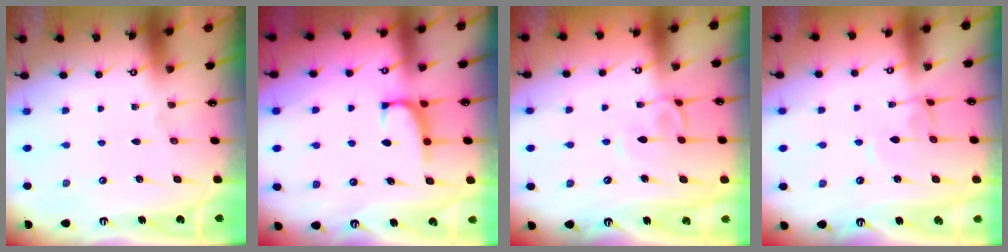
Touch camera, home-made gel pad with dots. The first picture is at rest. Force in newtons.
{"total": 1.0, "press": 0.6, "slide": 0.7}
{"total": 2.5, "press": 2.4, "slide": 0.8}
{"total": 2.1, "press": 2.1, "slide": 0.1}